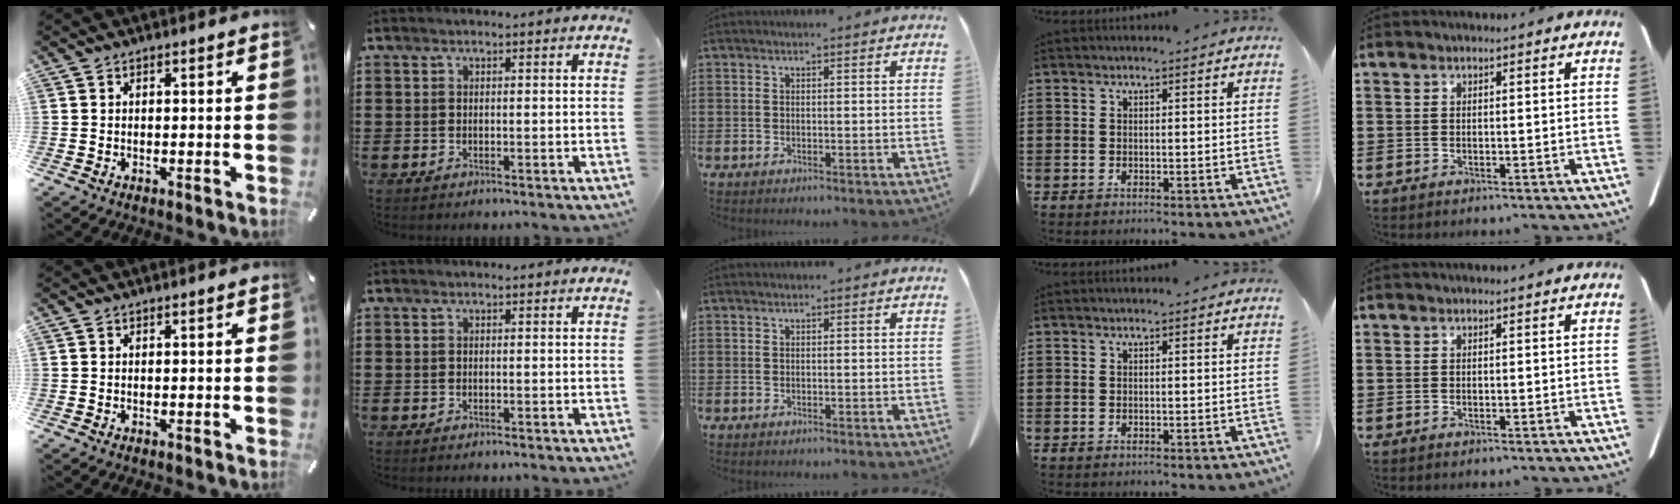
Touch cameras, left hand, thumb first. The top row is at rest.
{}